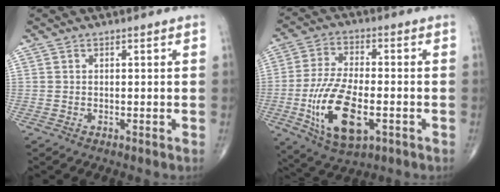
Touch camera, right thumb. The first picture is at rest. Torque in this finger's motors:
{"motor_torque": [0.02, 0.53, 1.41, -0.12, 0.16]}